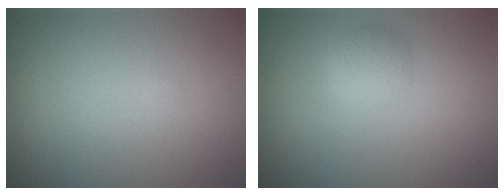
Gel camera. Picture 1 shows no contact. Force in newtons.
{"total": 1.8, "press": 1.8, "slide": 0.1}